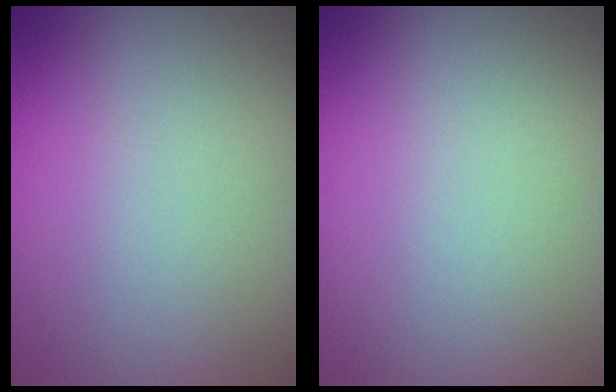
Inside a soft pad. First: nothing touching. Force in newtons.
{"total": 0.0}